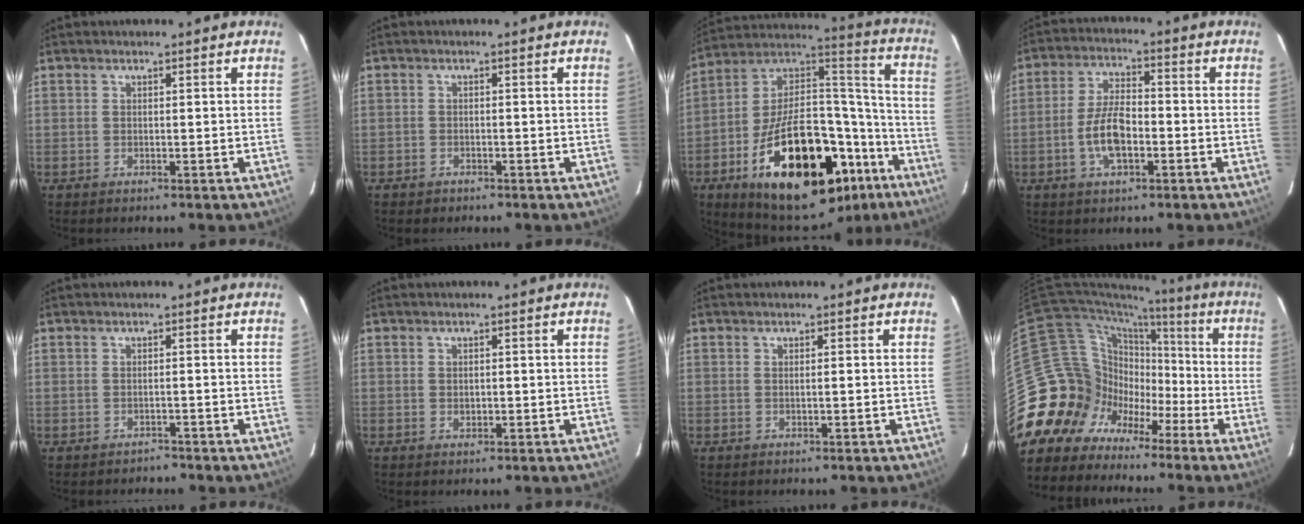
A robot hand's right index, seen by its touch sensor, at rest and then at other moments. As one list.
[{"total": 1.7, "force": [-1.1, 1.2, 0.2], "torque": [-0.009, 0.004, -0.016]}, {"total": 33.6, "force": [-17.4, 16.6, 23.5], "torque": [-0.382, 0.043, -0.241]}, {"total": 8.1, "force": [-2.6, 3.4, 6.9], "torque": [-0.139, 0.006, -0.045]}, {"total": 1.4, "force": [-1.1, 0.6, -0.4], "torque": [0.005, 0.009, -0.015]}, {"total": 1.2, "force": [0.0, 1.1, 0.5], "torque": [-0.006, 0.000, 0.001]}, {"total": 0.8, "force": [-0.2, -0.2, 0.7], "torque": [-0.012, 0.003, -0.003]}, {"total": 16.1, "force": [-7.6, 13.8, 3.2], "torque": [-0.086, 0.044, -0.131]}]